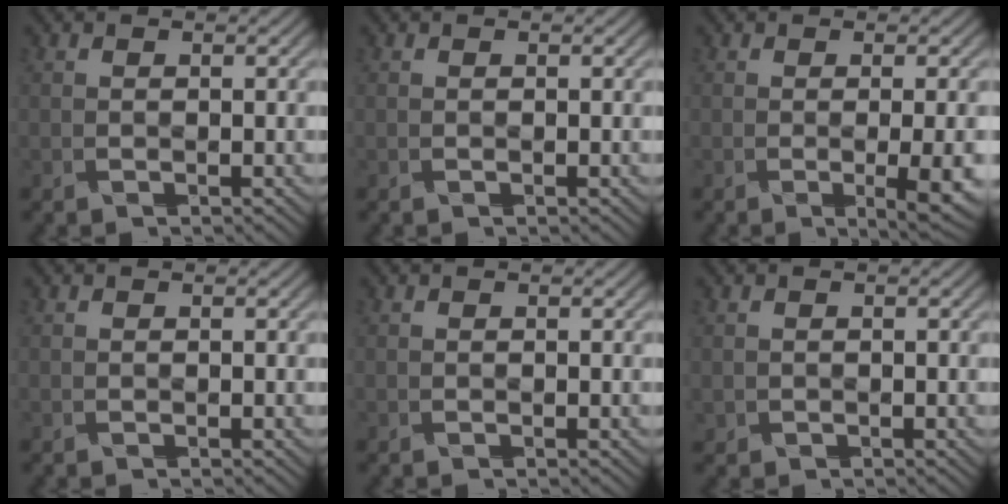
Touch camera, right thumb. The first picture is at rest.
{"total": 0.0}
{"total": 4.6, "force": [-0.9, 0.9, 4.4], "torque": [-0.073, -0.007, -0.009]}
{"total": 0.0}
{"total": 0.0}
{"total": 0.7, "force": [-0.1, 0.7, 0.1], "torque": [-0.002, -0.008, 0.000]}